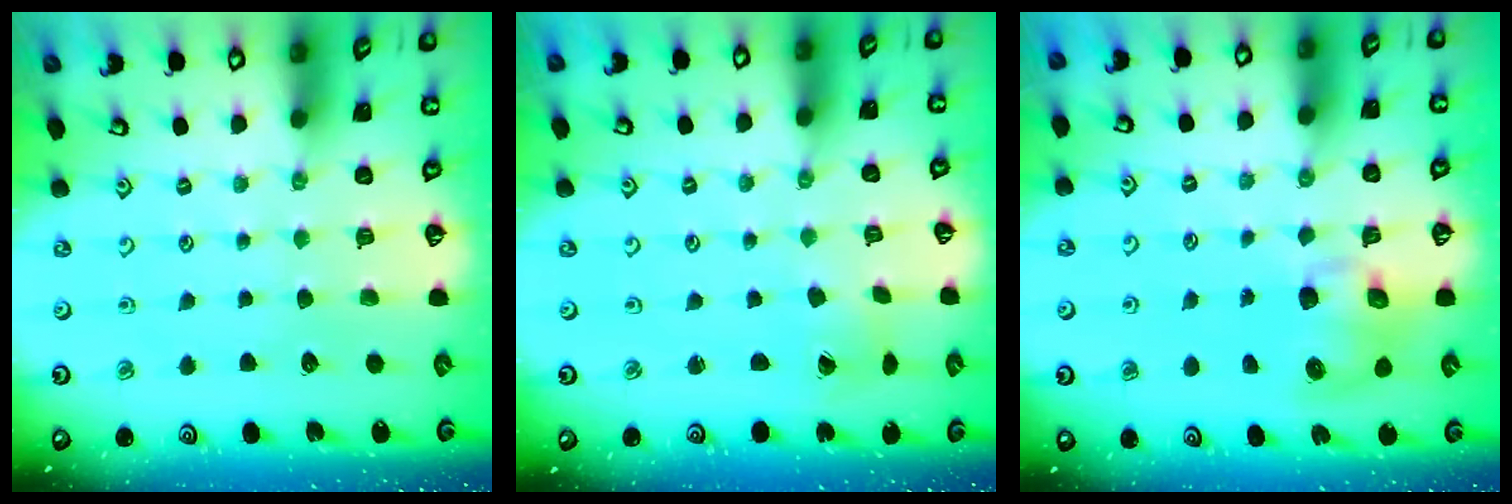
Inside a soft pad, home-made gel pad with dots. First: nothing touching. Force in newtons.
{"total": 1.2, "press": 1.1, "slide": 0.2}
{"total": 8.4, "press": 8.3, "slide": 1.3}